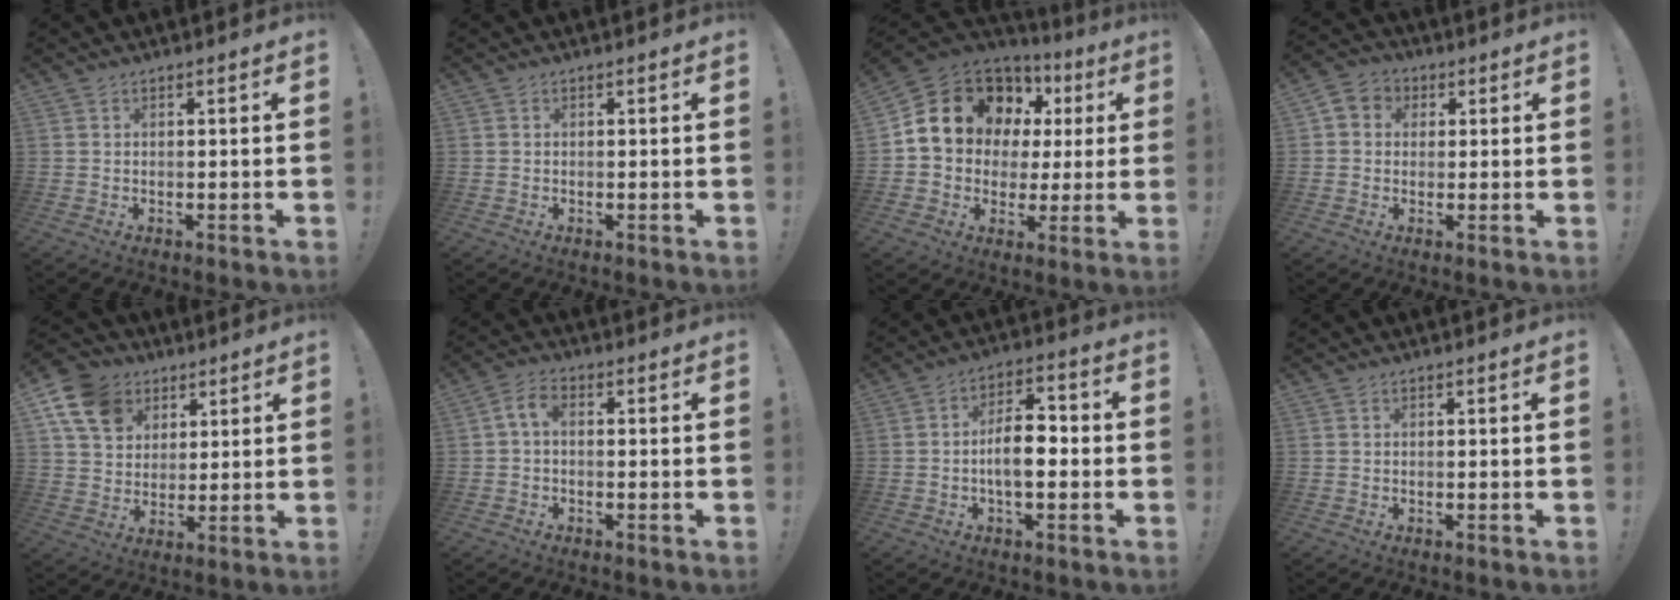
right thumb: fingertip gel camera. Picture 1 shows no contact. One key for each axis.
{"total": 0.0}
{"total": 15.8, "fx": 7.2, "fy": 11.9, "fz": 7.6, "tx": -0.120, "ty": -0.042, "tz": 0.152}
{"total": 5.0, "fx": 0.0, "fy": 4.7, "fz": 1.8, "tx": -0.022, "ty": 0.011, "tz": 0.002}
{"total": 13.8, "fx": 6.4, "fy": 10.5, "fz": 6.1, "tx": -0.099, "ty": -0.026, "tz": 0.129}
{"total": 4.2, "fx": -0.1, "fy": 2.1, "fz": 3.7, "tx": -0.082, "ty": 0.005, "tz": -0.004}
{"total": 9.8, "fx": -1.8, "fy": 4.9, "fz": 8.2, "tx": -0.129, "ty": 0.012, "tz": -0.036}
{"total": 0.0}